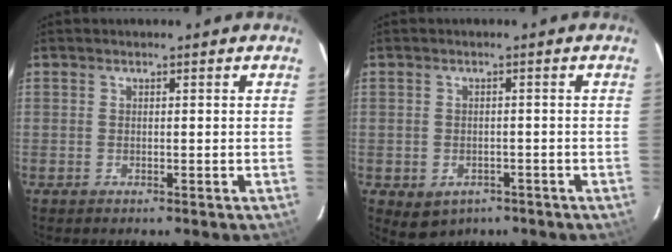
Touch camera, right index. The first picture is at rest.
{"total": 5.1, "force": [-2.7, 3.9, 2.0], "torque": [-0.041, -0.005, -0.023]}